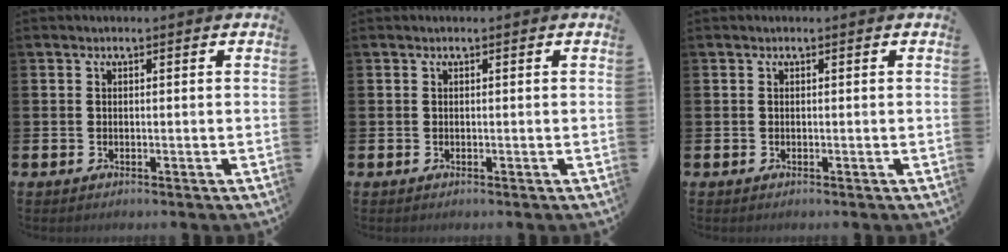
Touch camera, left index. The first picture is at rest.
{"total": 0.0}
{"total": 0.0}